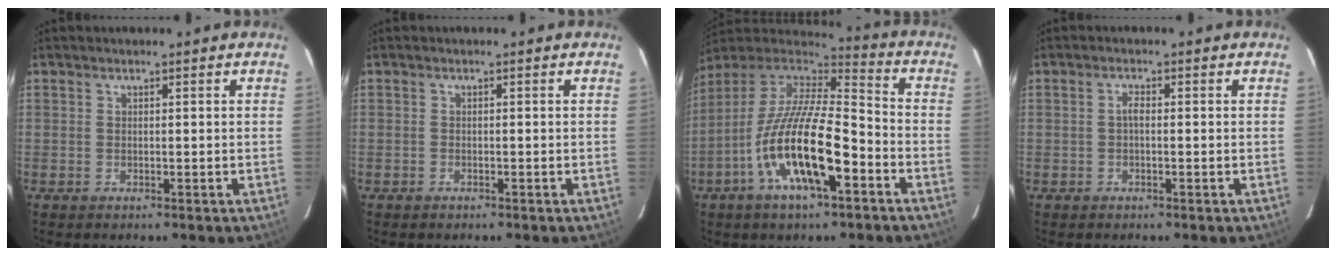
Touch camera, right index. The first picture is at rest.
{"total": 0.7, "force": [-0.6, 0.4, 0.0], "torque": [-0.002, 0.003, -0.010]}
{"total": 19.6, "force": [-7.9, 6.0, 17.0], "torque": [-0.318, -0.020, -0.153]}
{"total": 1.2, "force": [-0.2, 0.4, 1.1], "torque": [-0.022, 0.007, -0.006]}